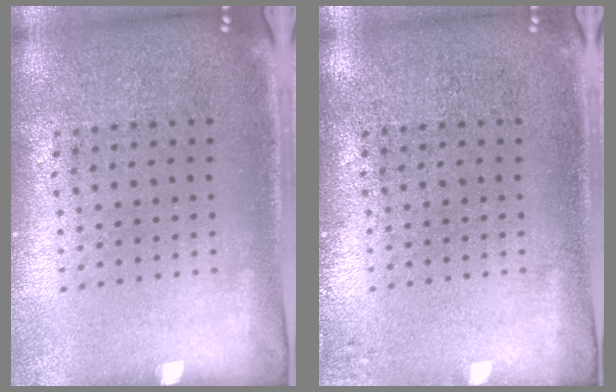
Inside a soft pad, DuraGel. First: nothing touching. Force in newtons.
{"total": 0.8, "press": 0.8, "slide": 0.2}